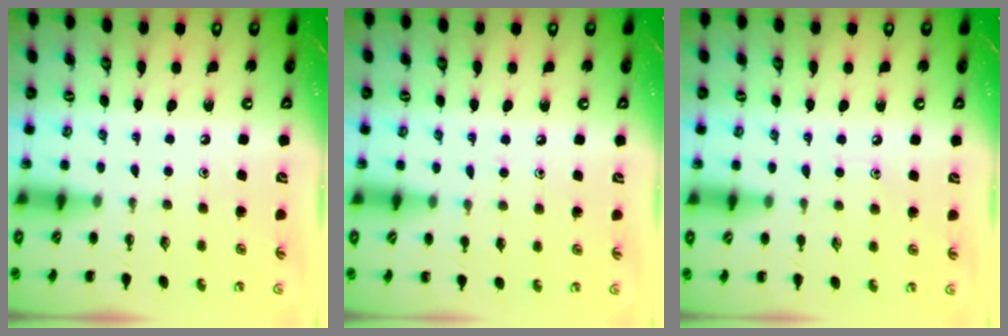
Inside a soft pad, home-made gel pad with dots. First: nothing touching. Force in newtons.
{"total": 5.5, "press": 5.2, "slide": 1.8}
{"total": 5.1, "press": 4.8, "slide": 1.8}